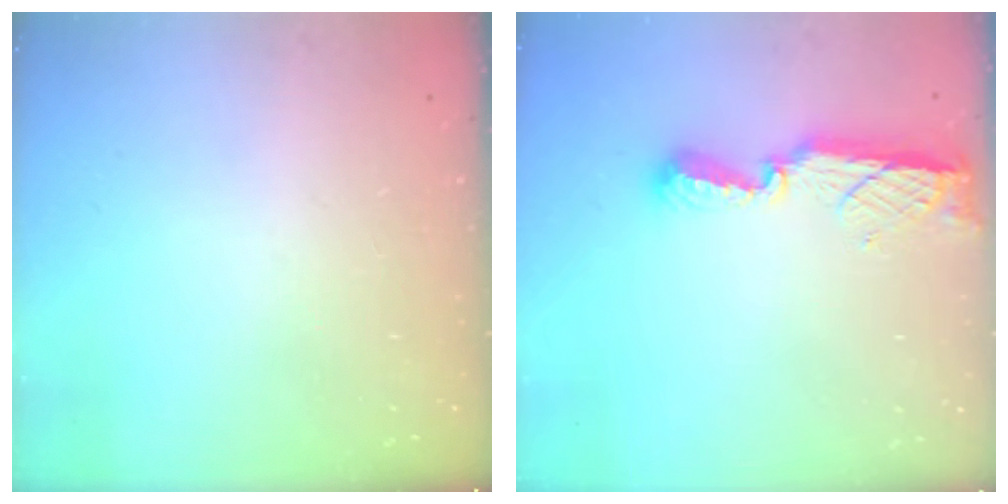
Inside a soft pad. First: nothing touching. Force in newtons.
{"total": 7.9, "press": 7.9, "slide": 0.3}